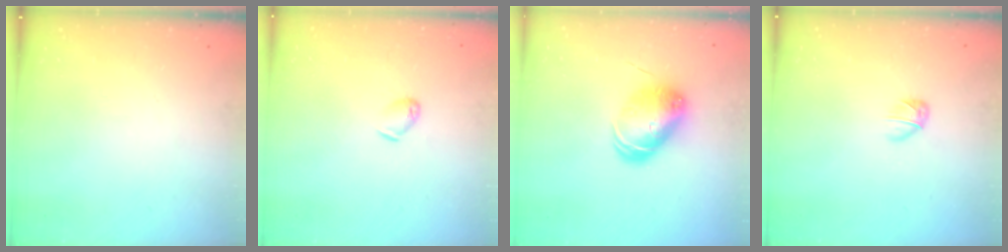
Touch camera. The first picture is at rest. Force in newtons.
{"total": 3.6, "press": 3.5, "slide": 0.8}
{"total": 10.0, "press": 10.0, "slide": 0.6}
{"total": 3.4, "press": 3.3, "slide": 0.9}